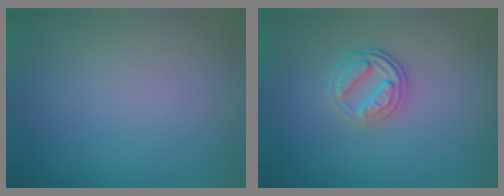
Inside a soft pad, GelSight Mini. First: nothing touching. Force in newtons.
{"total": 2.7, "press": 2.4, "slide": 1.1}